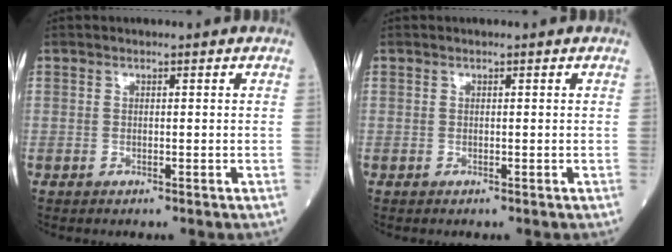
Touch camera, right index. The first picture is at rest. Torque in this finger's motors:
{"motor_torque": [0.00, 0.00, 0.00, 0.00]}